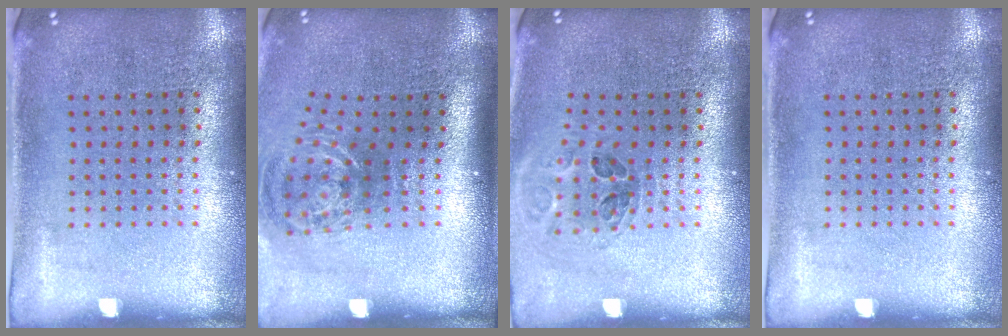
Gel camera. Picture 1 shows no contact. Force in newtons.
{"total": 1.6, "press": 1.2, "slide": 1.1}
{"total": 1.0, "press": 0.9, "slide": 0.1}
{"total": 0.0}